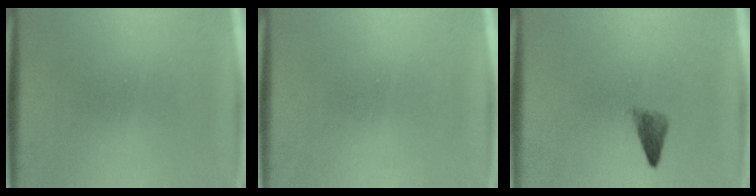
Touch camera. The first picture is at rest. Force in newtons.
{"total": 0.0}
{"total": 2.1}